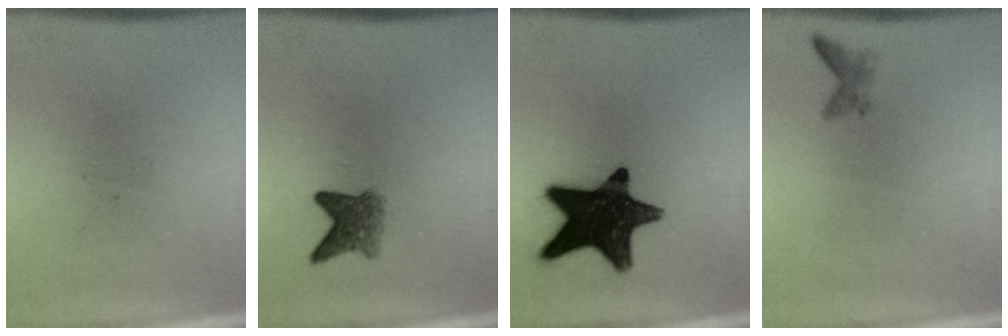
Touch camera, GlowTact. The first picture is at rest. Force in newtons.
{"total": 3.5}
{"total": 16.6}
{"total": 1.1}